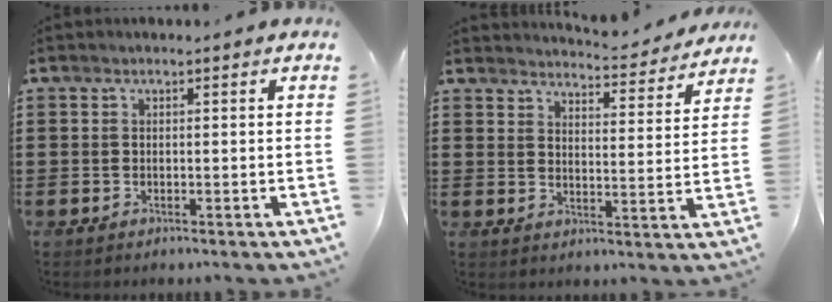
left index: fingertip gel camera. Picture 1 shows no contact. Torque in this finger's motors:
{"motor_torque": [0.40, -1.74, 0.60, 0.09]}